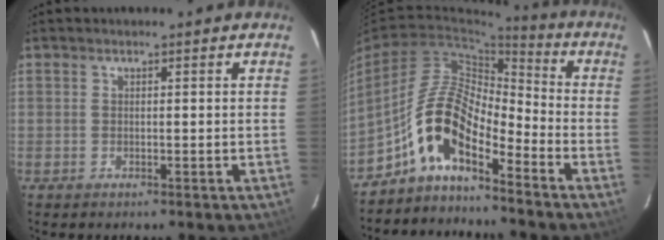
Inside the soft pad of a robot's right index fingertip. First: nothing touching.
{"total": 10.5, "force": [-6.8, 3.6, 7.2], "torque": [-0.142, 0.018, -0.138]}